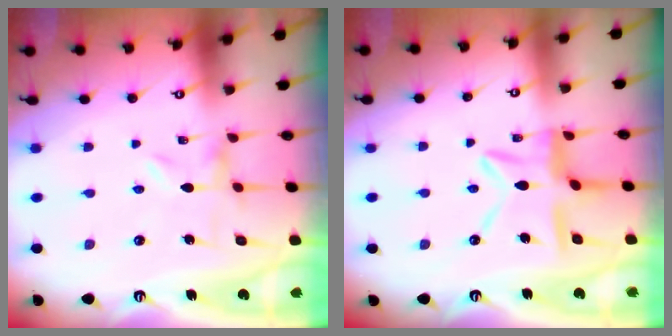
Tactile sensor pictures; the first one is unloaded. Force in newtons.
{"total": 10.8, "press": 10.7, "slide": 0.9}